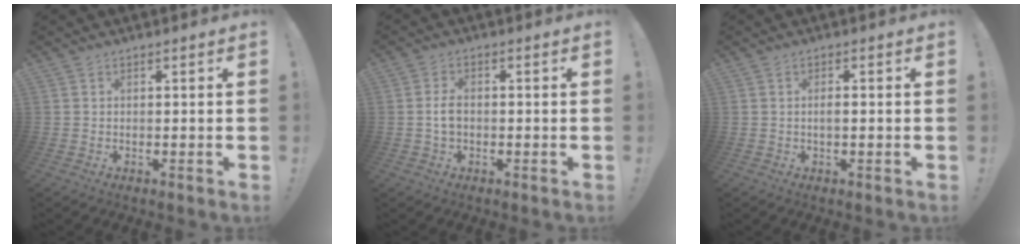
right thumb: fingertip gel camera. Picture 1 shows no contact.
{"total": 3.7, "force": [-0.5, 2.3, 2.9], "torque": [-0.055, 0.007, -0.009]}
{"total": 2.1, "force": [-0.5, 0.5, 2.0], "torque": [-0.036, 0.003, -0.012]}